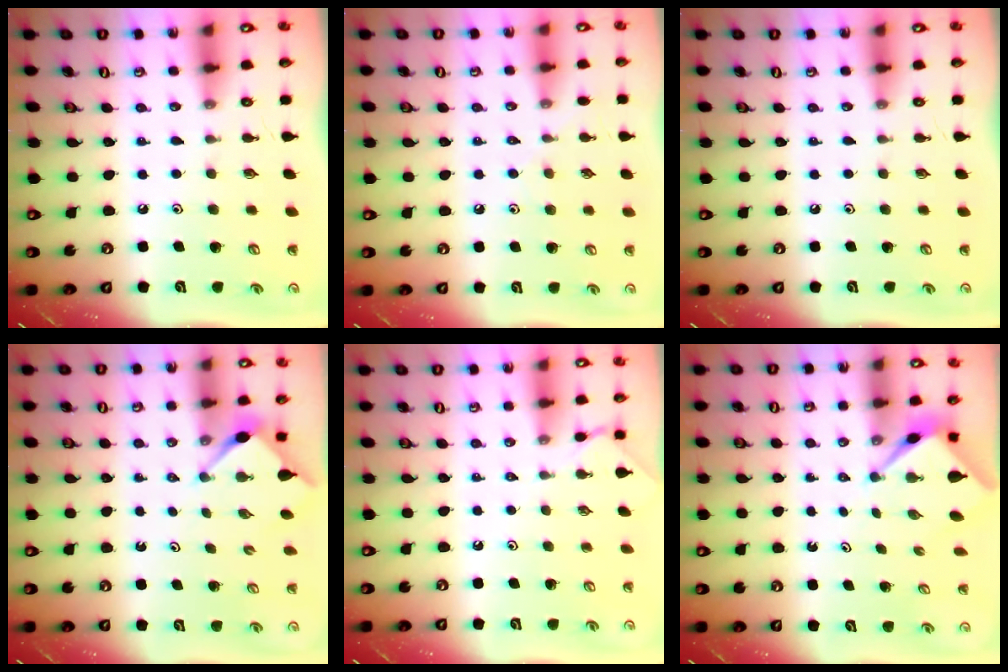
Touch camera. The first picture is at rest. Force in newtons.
{"total": 6.0, "press": 6.0, "slide": 0.8}
{"total": 0.0}
{"total": 2.8, "press": 2.8, "slide": 0.3}
{"total": 1.9, "press": 1.9, "slide": 0.4}
{"total": 2.7, "press": 2.7, "slide": 0.1}